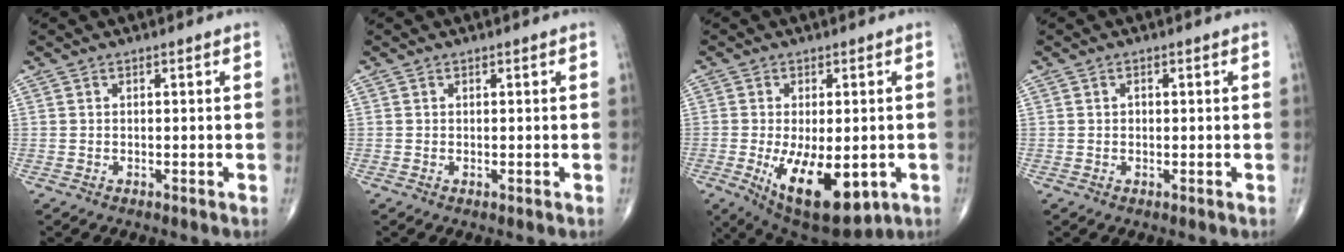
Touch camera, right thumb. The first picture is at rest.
{"total": 0.0}
{"total": 15.4, "force": [-4.6, 7.2, 12.8], "torque": [-0.202, -0.018, -0.049]}
{"total": 0.8, "force": [0.1, 0.6, 0.5], "torque": [-0.003, 0.001, -0.001]}